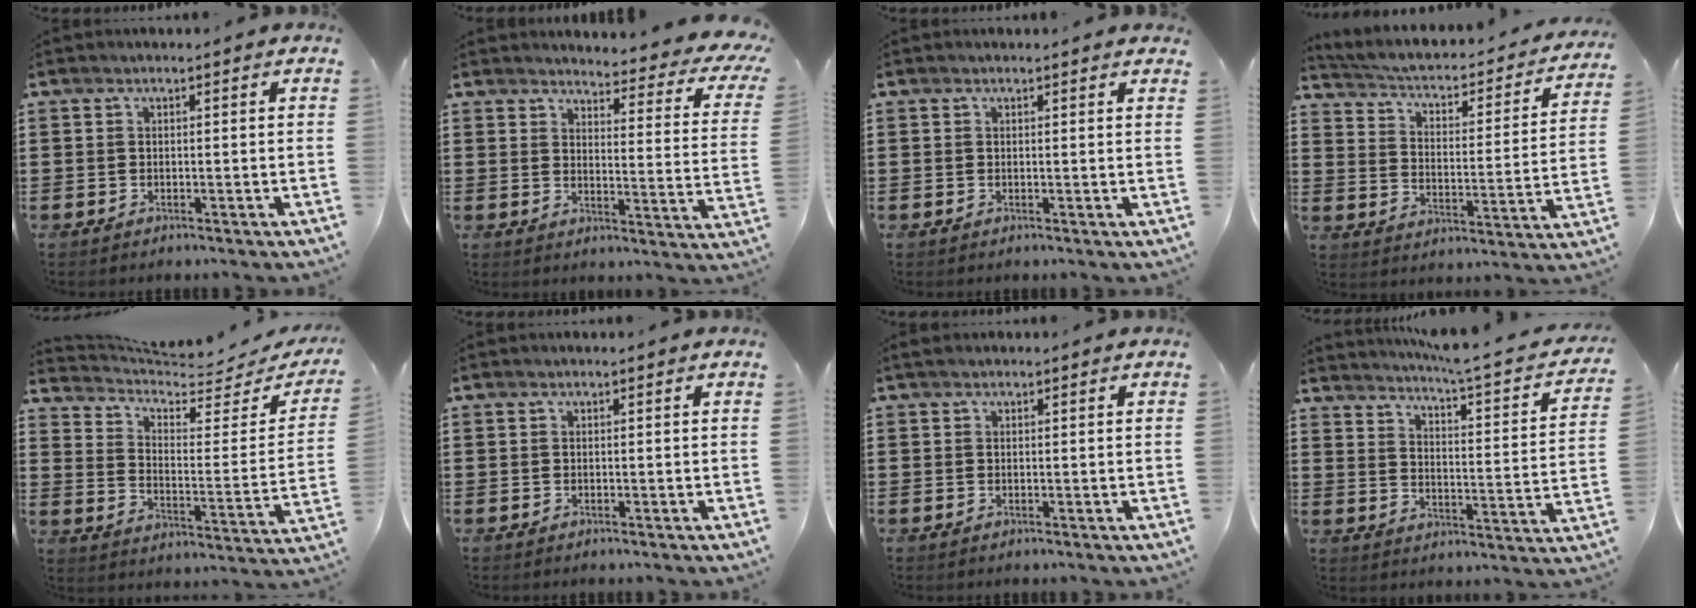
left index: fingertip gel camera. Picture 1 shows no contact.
{"total": 4.4, "force": [3.8, 0.5, 2.0], "torque": [-0.037, -0.039, 0.057]}
{"total": 0.6, "force": [0.5, 0.1, 0.3], "torque": [-0.007, 0.000, 0.010]}
{"total": 2.5, "force": [1.8, 0.8, 1.5], "torque": [-0.044, -0.026, 0.019]}
{"total": 4.8, "force": [4.2, 1.3, 2.0], "torque": [-0.066, -0.037, 0.068]}
{"total": 0.0}
{"total": 0.5, "force": [0.3, 0.3, 0.3], "torque": [-0.006, 0.004, 0.006]}
{"total": 4.6, "force": [4.0, -0.6, 2.2], "torque": [-0.062, -0.034, 0.058]}